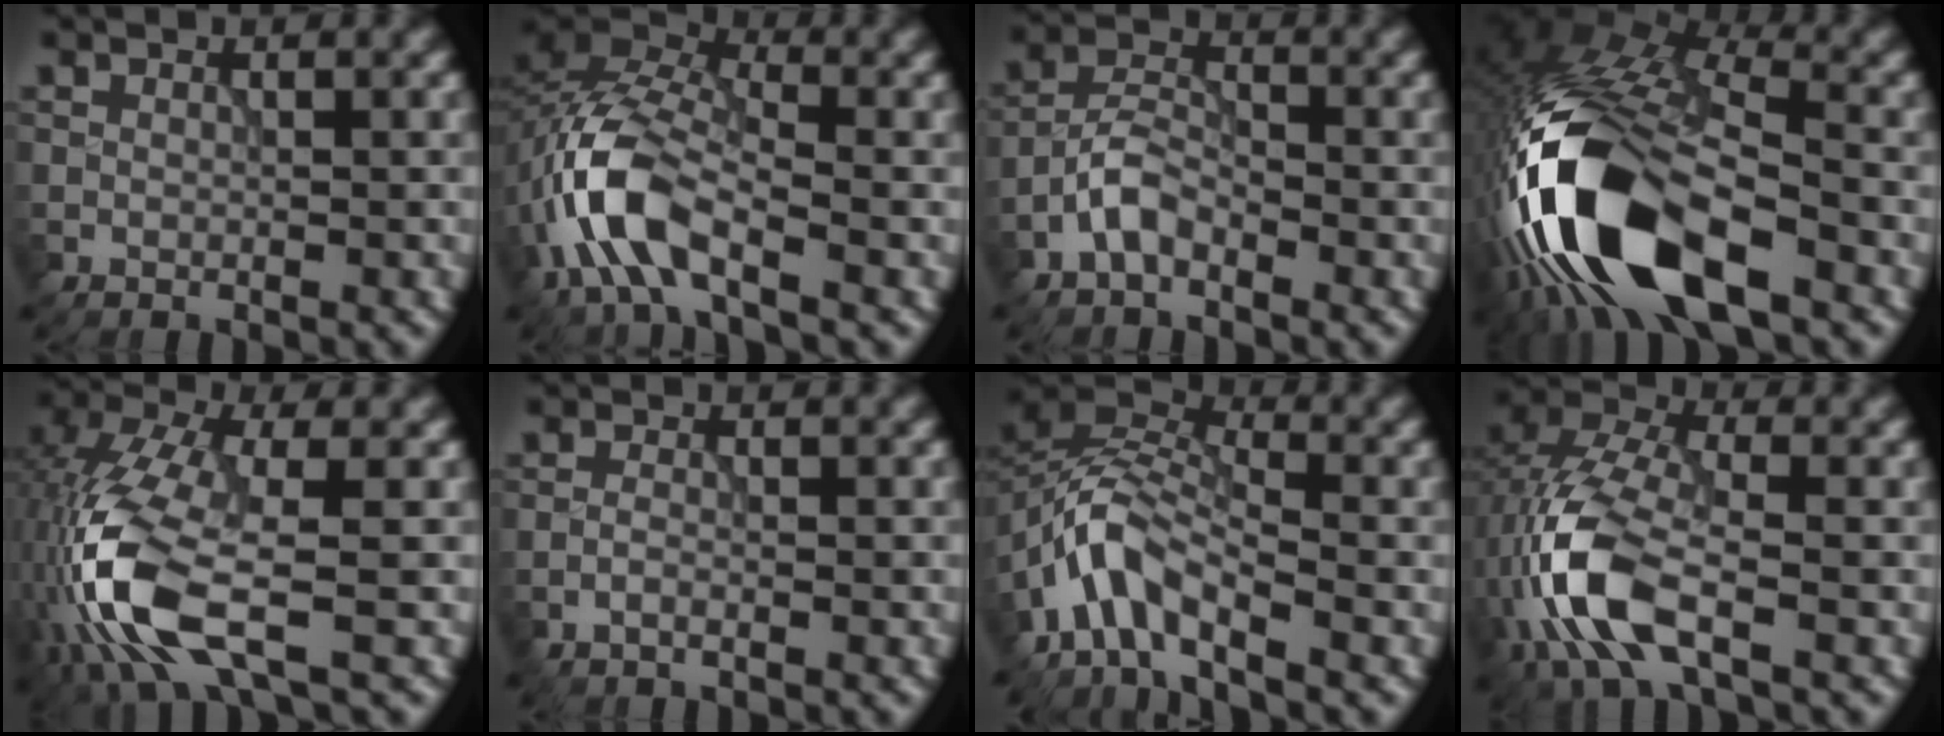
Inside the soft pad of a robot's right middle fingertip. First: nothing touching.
{"total": 7.7, "force": [-3.1, 3.7, 6.0], "torque": [-0.128, 0.012, -0.071]}
{"total": 3.0, "force": [-1.9, 1.4, 1.8], "torque": [-0.034, 0.013, -0.046]}
{"total": 15.6, "force": [-6.6, 7.0, 12.3], "torque": [-0.239, -0.018, -0.119]}
{"total": 9.9, "force": [-3.5, 4.0, 8.3], "torque": [-0.196, -0.003, -0.079]}
{"total": 0.6, "force": [-0.4, 0.2, 0.4], "torque": [-0.011, 0.003, -0.013]}
{"total": 5.2, "force": [-3.2, 2.1, 3.5], "torque": [-0.058, 0.009, -0.073]}
{"total": 8.2, "force": [-2.7, 3.9, 6.7], "torque": [-0.157, 0.012, -0.064]}